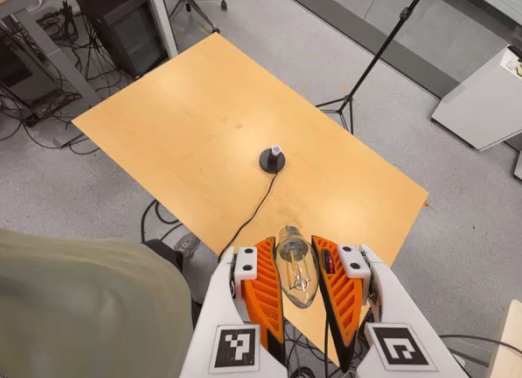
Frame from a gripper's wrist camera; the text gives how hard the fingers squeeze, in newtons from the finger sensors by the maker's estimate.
{"total": 21.3, "left": 23.4, "right": 19.2}